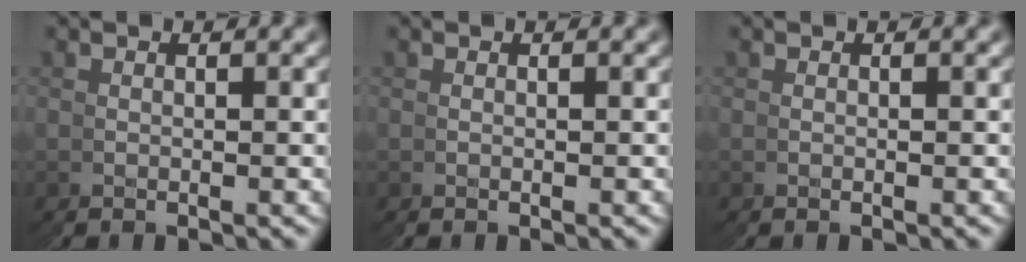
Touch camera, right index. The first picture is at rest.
{"total": 0.0}
{"total": 0.0}